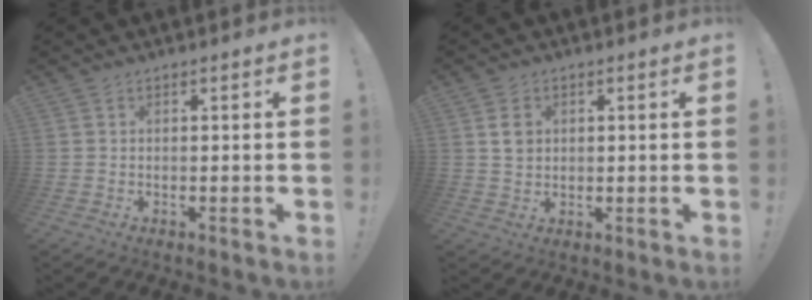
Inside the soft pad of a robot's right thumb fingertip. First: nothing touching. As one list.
[{"total": 3.9, "force": [1.1, 3.2, 1.9], "torque": [-0.020, -0.001, 0.018]}]